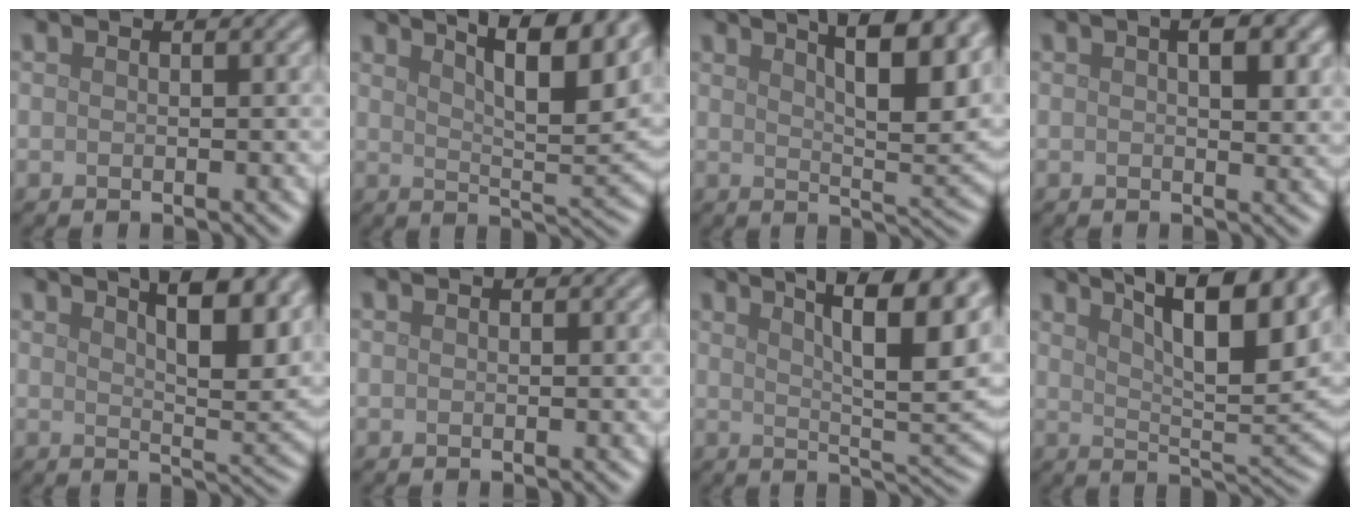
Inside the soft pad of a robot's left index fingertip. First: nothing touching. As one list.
[{"total": 10.5, "force": [6.8, 2.6, 7.6], "torque": [-0.082, 0.017, 0.085]}, {"total": 11.4, "force": [6.6, 3.3, 8.7], "torque": [-0.085, 0.025, 0.075]}, {"total": 3.5, "force": [1.2, 1.3, 3.0], "torque": [-0.040, 0.004, 0.018]}, {"total": 9.5, "force": [5.5, 2.9, 7.1], "torque": [-0.072, 0.020, 0.065]}, {"total": 0.0}, {"total": 13.7, "force": [6.9, 4.3, 11.0], "torque": [-0.120, 0.032, 0.081]}, {"total": 13.2, "force": [8.1, 3.6, 9.7], "torque": [-0.112, 0.020, 0.103]}]